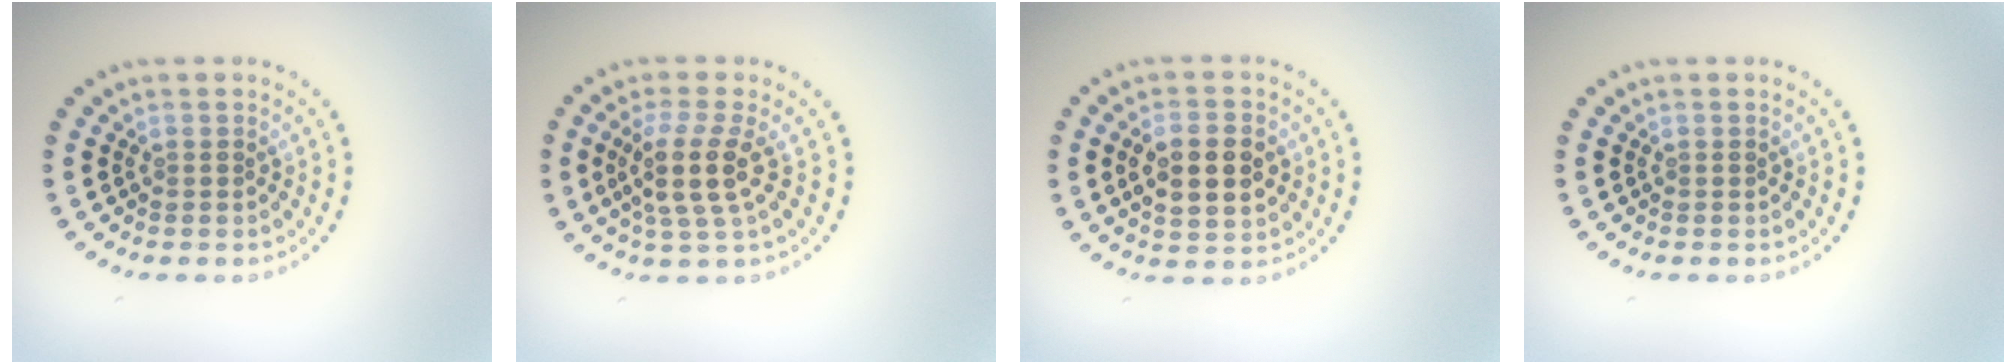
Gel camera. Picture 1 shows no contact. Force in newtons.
{"total": 3.8, "press": 3.1, "slide": 2.3}
{"total": 4.3, "press": 4.3, "slide": 0.3}
{"total": 0.0}